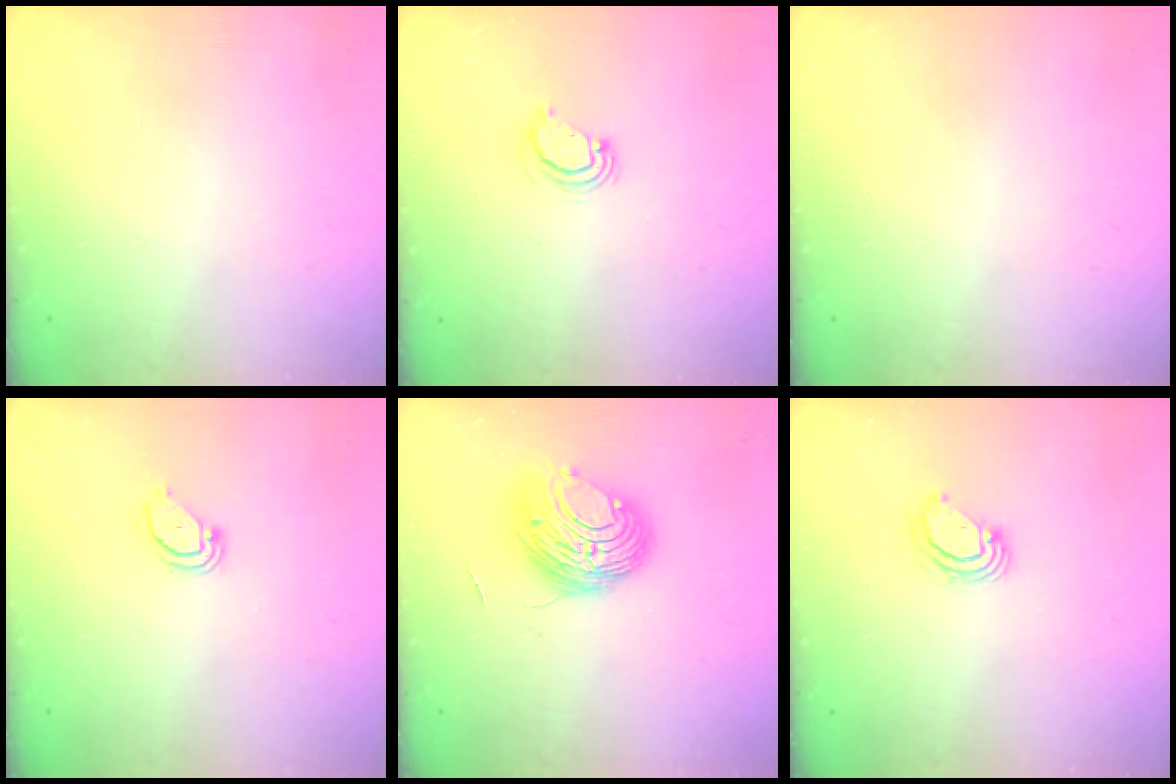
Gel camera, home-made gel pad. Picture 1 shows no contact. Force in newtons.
{"total": 3.0, "press": 3.0, "slide": 0.2}
{"total": 0.0}
{"total": 2.1, "press": 2.1, "slide": 0.1}
{"total": 9.9, "press": 9.9, "slide": 0.9}
{"total": 3.3, "press": 3.3, "slide": 0.2}